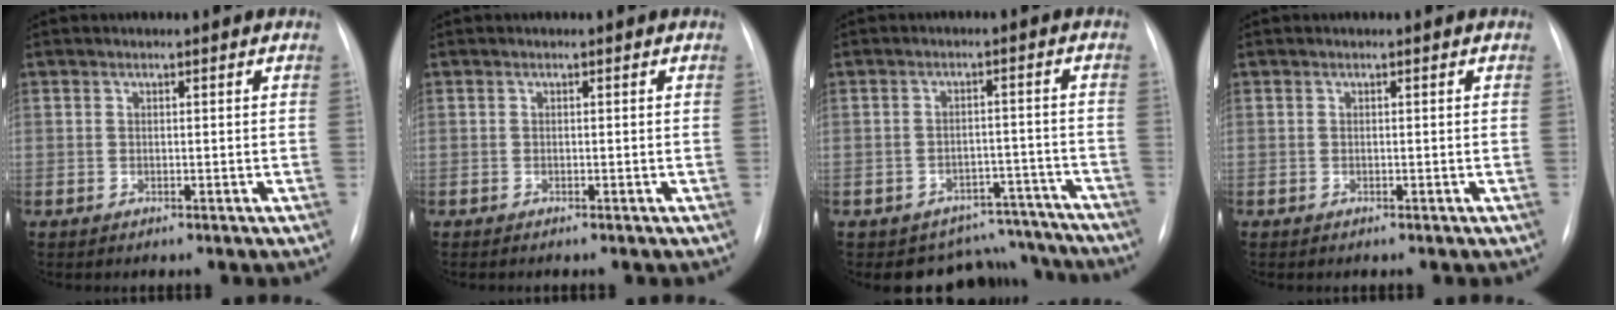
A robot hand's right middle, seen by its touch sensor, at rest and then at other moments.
{"total": 0.0}
{"total": 8.9, "force": [-8.1, 3.6, -0.8], "torque": [0.038, 0.049, -0.096]}
{"total": 0.0}